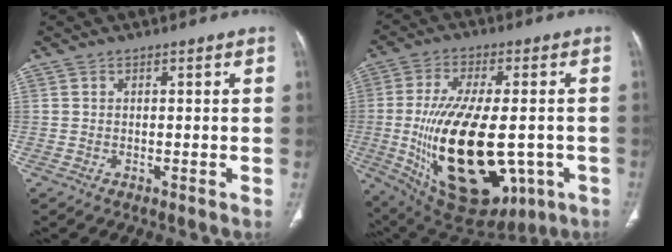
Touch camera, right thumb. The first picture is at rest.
{"total": 26.7, "force": [-4.8, 13.4, 22.6], "torque": [-0.424, -0.023, -0.044]}